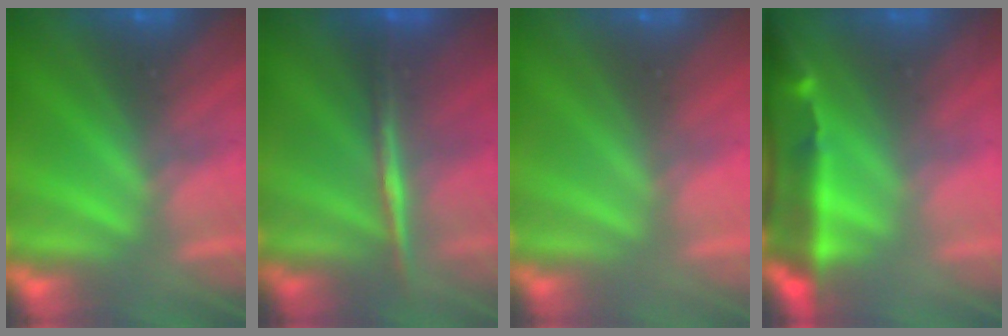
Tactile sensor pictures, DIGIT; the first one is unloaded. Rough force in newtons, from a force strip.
{"total": 1.9}
{"total": 2.5}
{"total": 3.9}